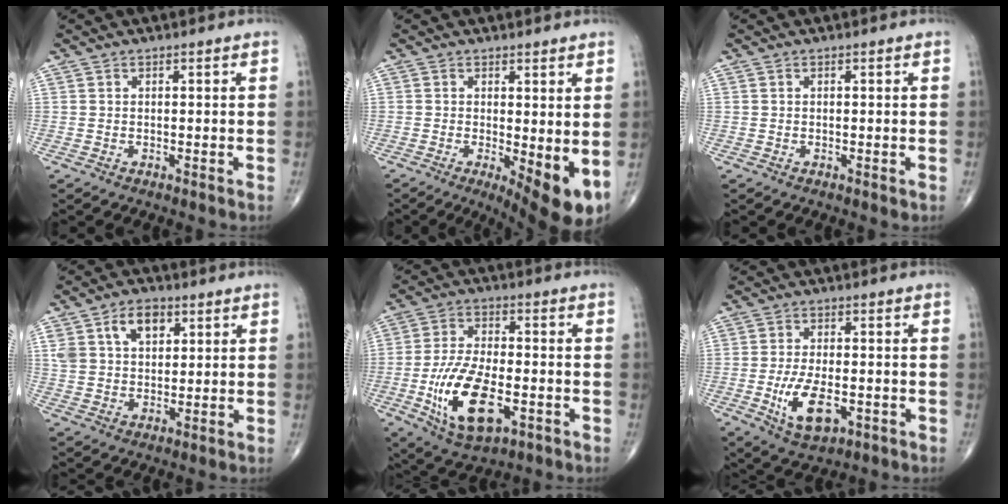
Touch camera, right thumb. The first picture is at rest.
{"total": 9.3, "force": [-1.0, 3.1, 8.7], "torque": [-0.122, -0.023, -0.007]}
{"total": 0.0}
{"total": 8.7, "force": [3.7, 5.6, 5.5], "torque": [-0.074, -0.003, 0.067]}
{"total": 15.6, "force": [-4.7, 7.5, 12.8], "torque": [-0.239, 0.008, -0.077]}
{"total": 9.2, "force": [-2.8, 4.5, 7.5], "torque": [-0.133, -0.002, -0.038]}